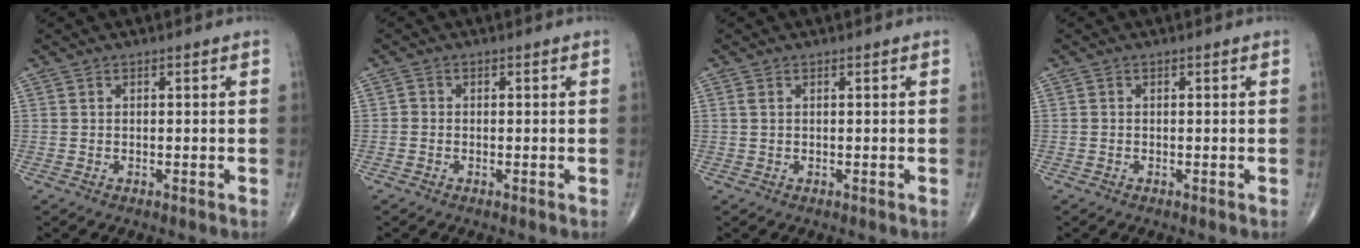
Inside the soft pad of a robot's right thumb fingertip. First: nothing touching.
{"total": 0.9, "force": [-0.4, 0.7, 0.3], "torque": [0.000, 0.002, -0.012]}
{"total": 0.8, "force": [0.3, 0.4, 0.6], "torque": [-0.018, 0.006, 0.009]}
{"total": 0.0}